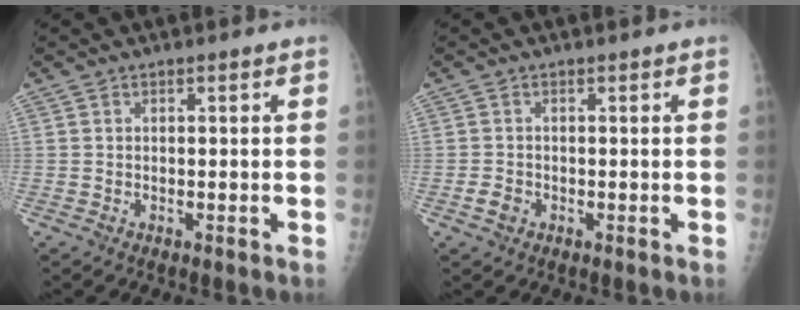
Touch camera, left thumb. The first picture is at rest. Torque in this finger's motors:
{"motor_torque": [-0.20, 0.09, 0.13, 0.04, 0.00]}